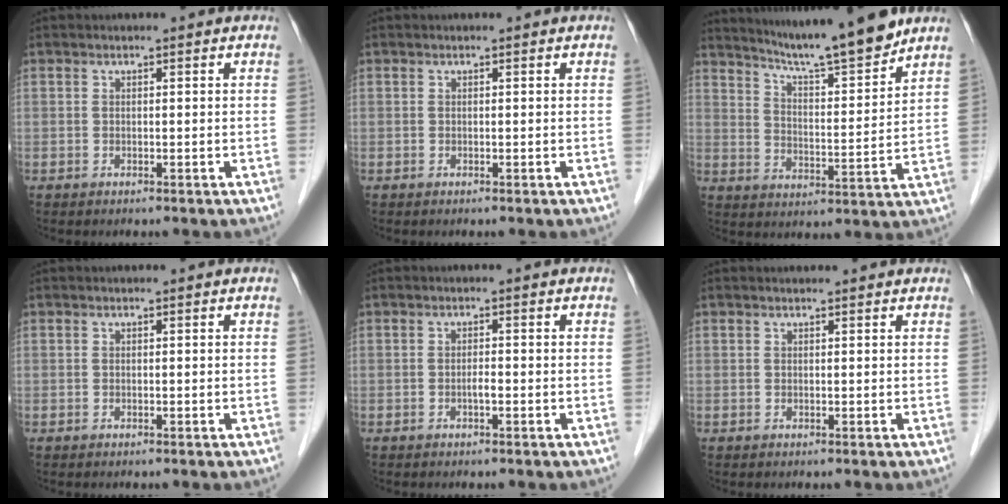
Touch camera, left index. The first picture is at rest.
{"total": 0.0}
{"total": 12.8, "force": [11.5, -0.7, 5.7], "torque": [-0.096, -0.008, 0.181]}
{"total": 0.0}
{"total": 1.1, "force": [-0.7, 0.1, 0.8], "torque": [-0.017, -0.002, -0.012]}
{"total": 1.3, "force": [1.3, 0.1, 0.3], "torque": [-0.009, 0.007, 0.017]}